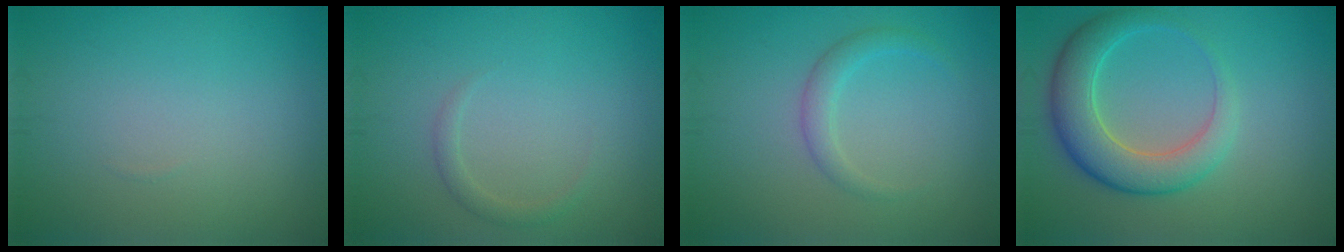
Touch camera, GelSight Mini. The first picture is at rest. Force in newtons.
{"total": 1.0, "press": 1.0, "slide": 0.1}
{"total": 1.7, "press": 1.7, "slide": 0.0}
{"total": 5.6, "press": 5.6, "slide": 0.3}